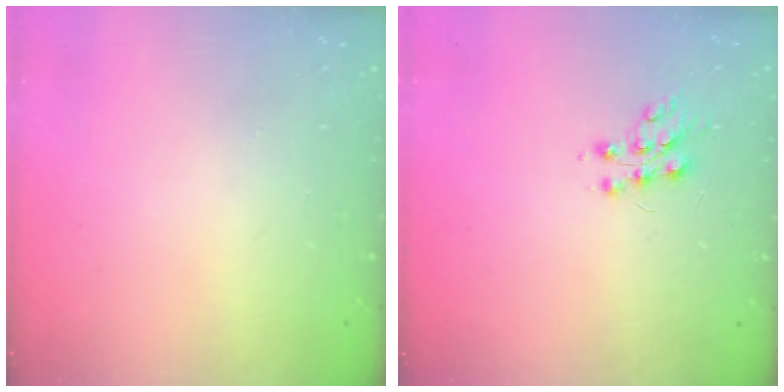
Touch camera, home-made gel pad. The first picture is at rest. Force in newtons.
{"total": 7.9, "press": 7.8, "slide": 0.6}